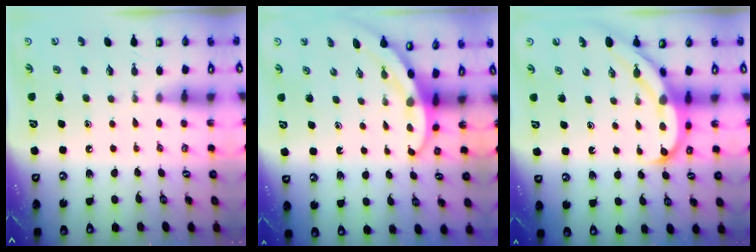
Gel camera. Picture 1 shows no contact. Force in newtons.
{"total": 3.1, "press": 3.1, "slide": 0.2}
{"total": 8.4, "press": 8.3, "slide": 1.0}